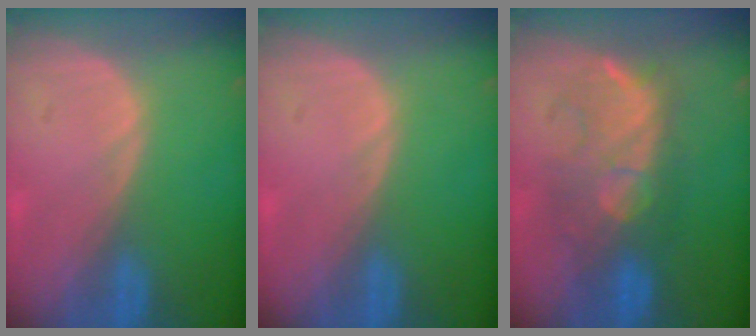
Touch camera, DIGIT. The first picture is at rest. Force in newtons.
{"total": 0.0}
{"total": 8.6, "press": 8.5, "slide": 0.7}